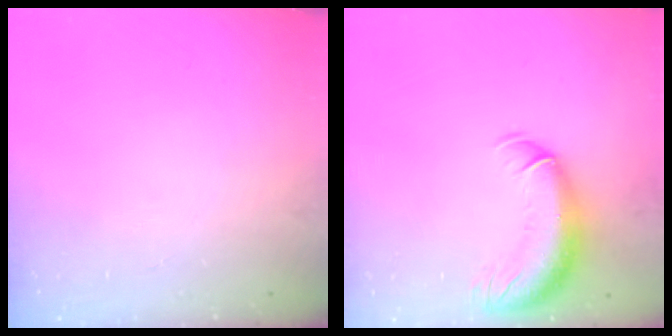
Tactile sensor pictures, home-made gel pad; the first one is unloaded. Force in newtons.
{"total": 13.5, "press": 13.2, "slide": 2.9}